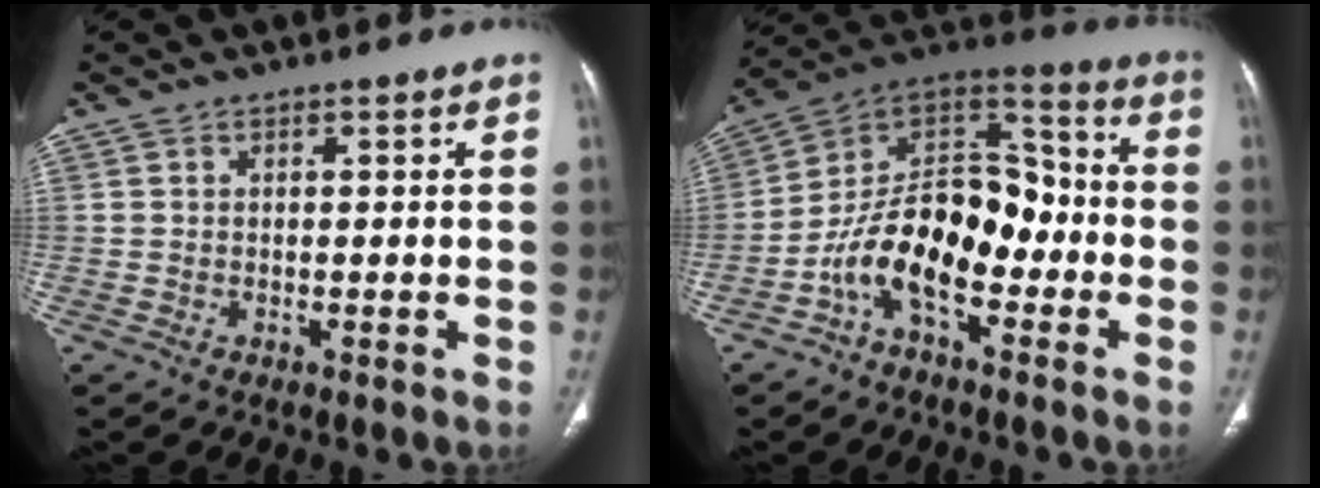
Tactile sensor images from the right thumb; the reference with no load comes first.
{"total": 17.2, "force": [-5.7, 9.7, 13.1], "torque": [-0.193, 0.076, -0.107]}